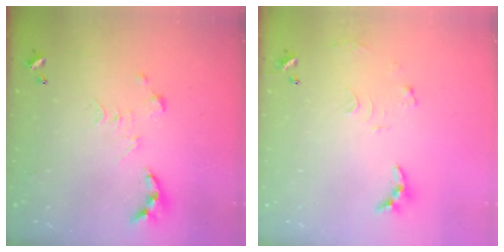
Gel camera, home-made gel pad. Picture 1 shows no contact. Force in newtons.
{"total": 9.3, "press": 9.3, "slide": 0.6}